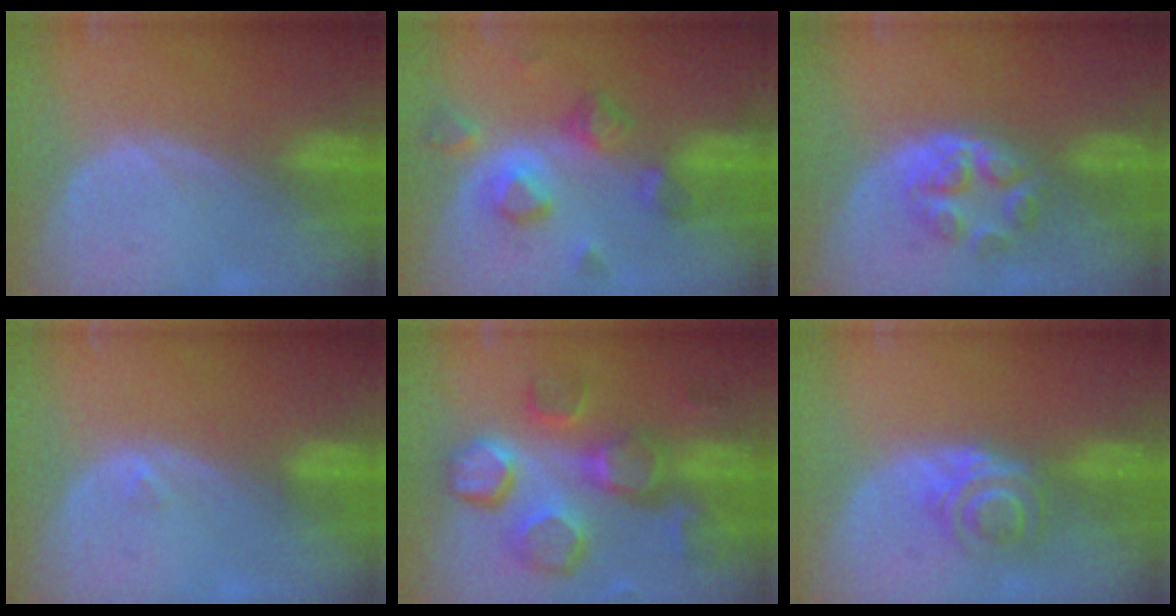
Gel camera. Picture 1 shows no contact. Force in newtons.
{"total": 7.2, "press": 7.2, "slide": 1.0}
{"total": 6.3, "press": 5.3, "slide": 3.3}
{"total": 0.5, "press": 0.5, "slide": 0.2}
{"total": 12.7, "press": 11.2, "slide": 6.0}
{"total": 6.1, "press": 5.1, "slide": 3.3}